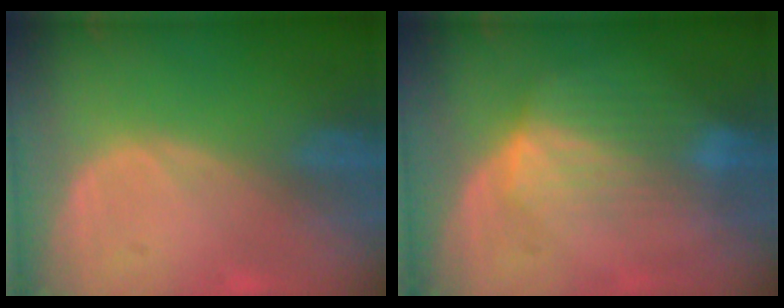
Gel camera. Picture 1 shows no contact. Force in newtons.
{"total": 7.1, "press": 6.4, "slide": 3.1}